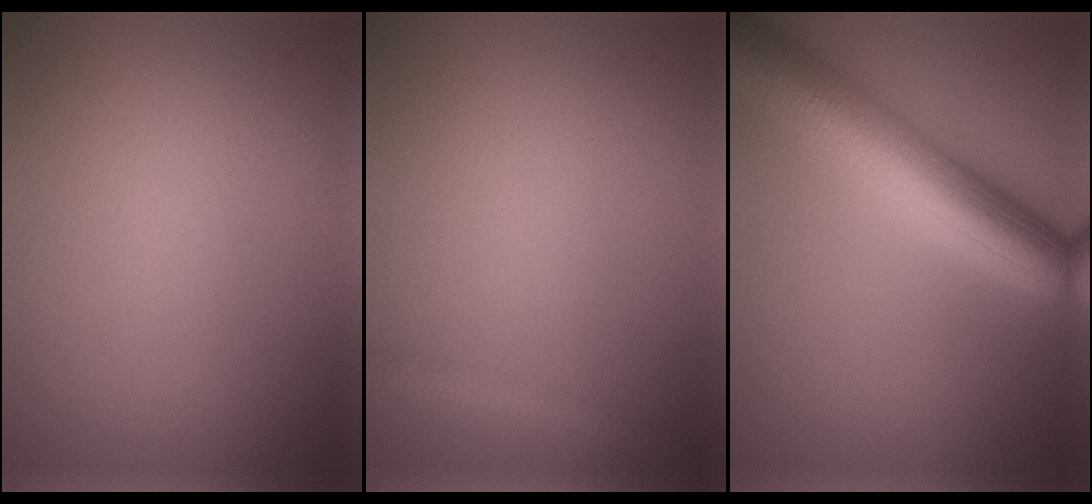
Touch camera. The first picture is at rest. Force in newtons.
{"total": 1.5, "press": 1.5, "slide": 0.1}
{"total": 9.0, "press": 9.0, "slide": 0.3}